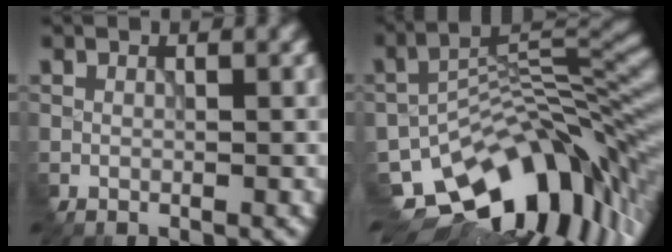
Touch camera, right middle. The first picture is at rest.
{"total": 12.4, "force": [-7.3, 6.4, 7.7], "torque": [-0.127, 0.000, -0.121]}